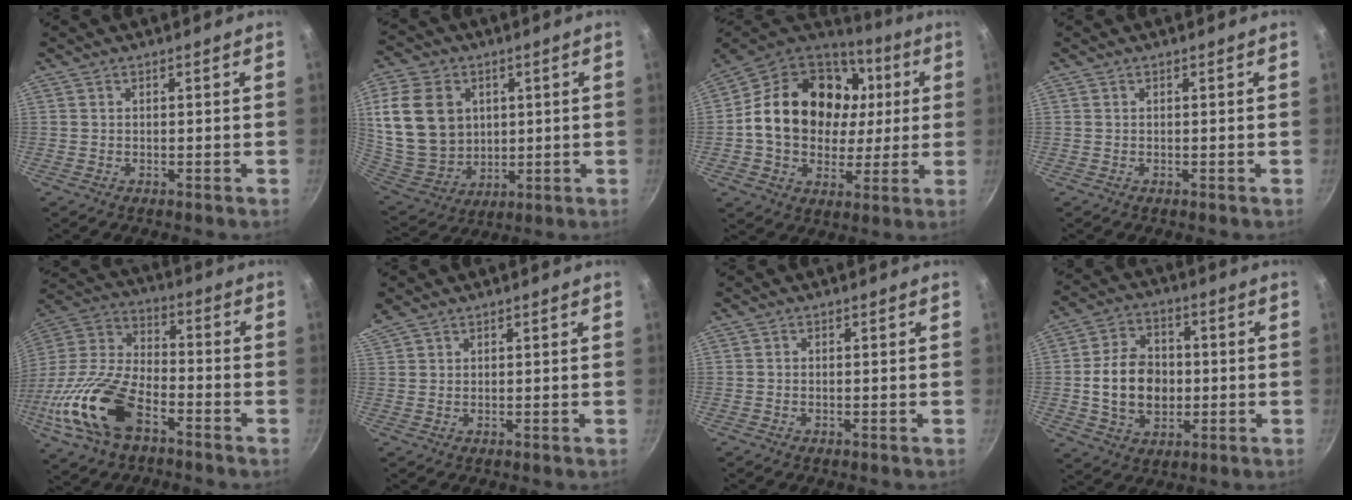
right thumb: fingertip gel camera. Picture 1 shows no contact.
{"total": 18.5, "force": [4.3, 14.5, 10.7], "torque": [-0.192, -0.014, 0.099]}
{"total": 24.7, "force": [3.5, 19.1, 15.3], "torque": [-0.247, 0.026, 0.059]}
{"total": 0.0}
{"total": 20.5, "force": [-8.9, 10.8, 15.0], "torque": [-0.291, 0.042, -0.185]}
{"total": 4.5, "force": [3.5, 2.2, 1.8], "torque": [-0.041, 0.016, 0.074]}
{"total": 0.0}
{"total": 12.7, "force": [-0.7, 9.6, 8.3], "torque": [-0.120, 0.013, -0.010]}